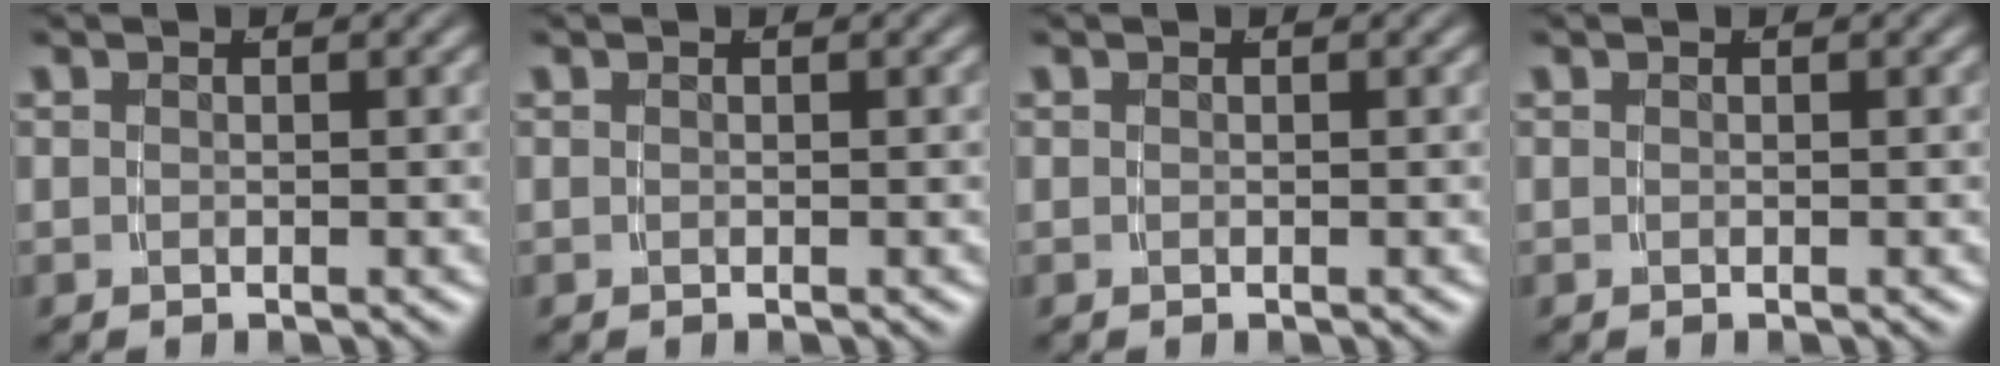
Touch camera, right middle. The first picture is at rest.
{"total": 0.0}
{"total": 0.0}
{"total": 0.0}